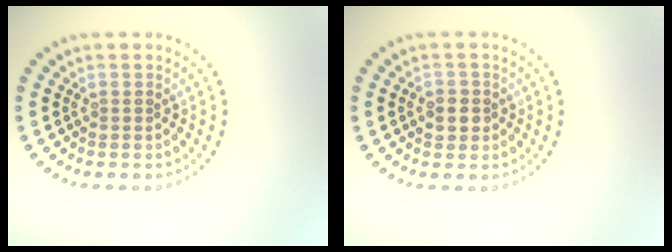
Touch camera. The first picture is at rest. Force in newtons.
{"total": 1.7, "press": 1.7, "slide": 0.2}